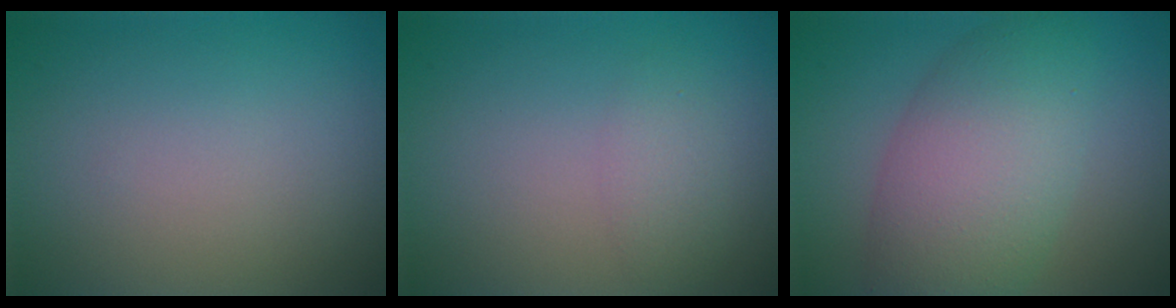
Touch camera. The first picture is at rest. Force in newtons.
{"total": 1.7, "press": 1.7, "slide": 0.0}
{"total": 7.8, "press": 7.8, "slide": 0.4}